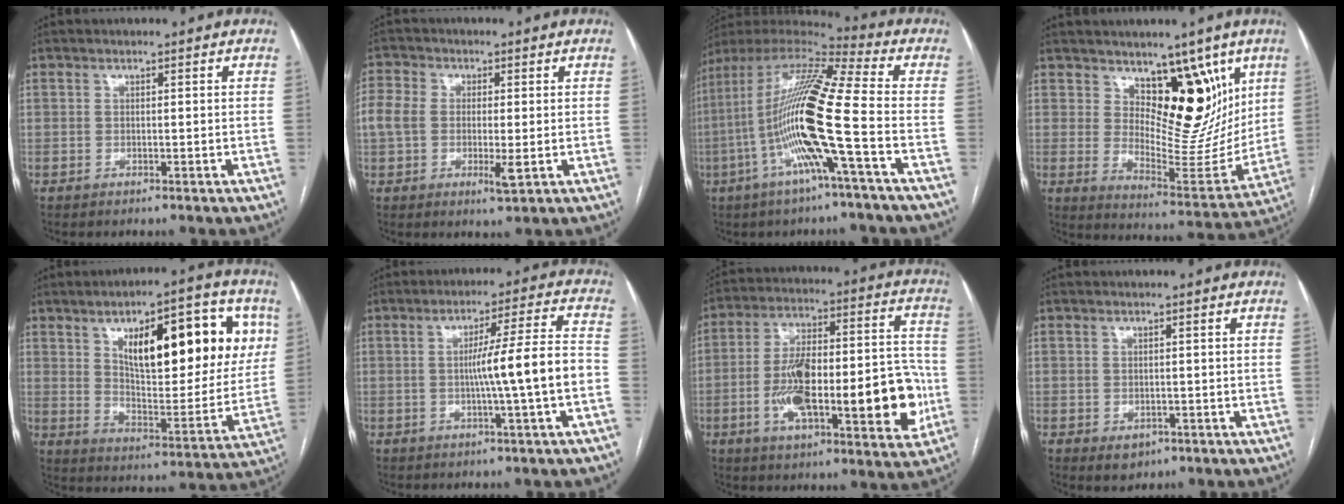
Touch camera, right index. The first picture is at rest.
{"total": 7.8, "force": [-0.6, 4.2, 6.5], "torque": [-0.139, 0.006, -0.009]}
{"total": 19.2, "force": [-4.2, 0.3, 18.7], "torque": [-0.366, 0.003, -0.091]}
{"total": 12.9, "force": [7.5, 6.5, 8.4], "torque": [-0.101, -0.012, 0.133]}
{"total": 22.4, "force": [7.9, 8.0, 19.3], "torque": [-0.273, 0.020, 0.124]}
{"total": 9.9, "force": [-1.7, -1.4, 9.7], "torque": [-0.150, 0.008, -0.026]}
{"total": 23.6, "force": [-5.4, 6.7, 22.0], "torque": [-0.314, 0.026, -0.068]}
{"total": 2.2, "force": [-0.8, 1.8, 1.0], "torque": [-0.010, -0.002, 0.000]}